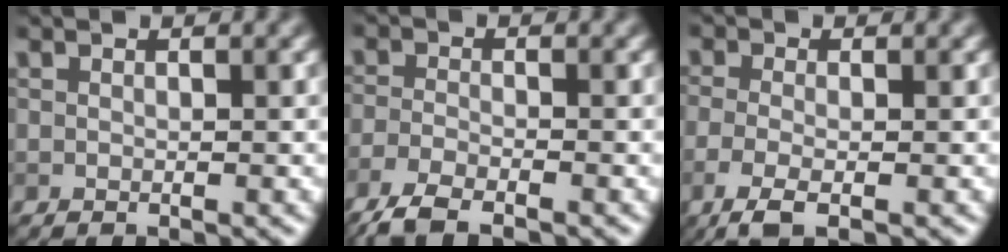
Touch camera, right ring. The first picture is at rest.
{"total": 4.2, "force": [-3.4, 1.0, 2.2], "torque": [-0.045, -0.011, -0.077]}
{"total": 3.2, "force": [-1.4, 1.2, 2.6], "torque": [-0.063, -0.006, -0.037]}